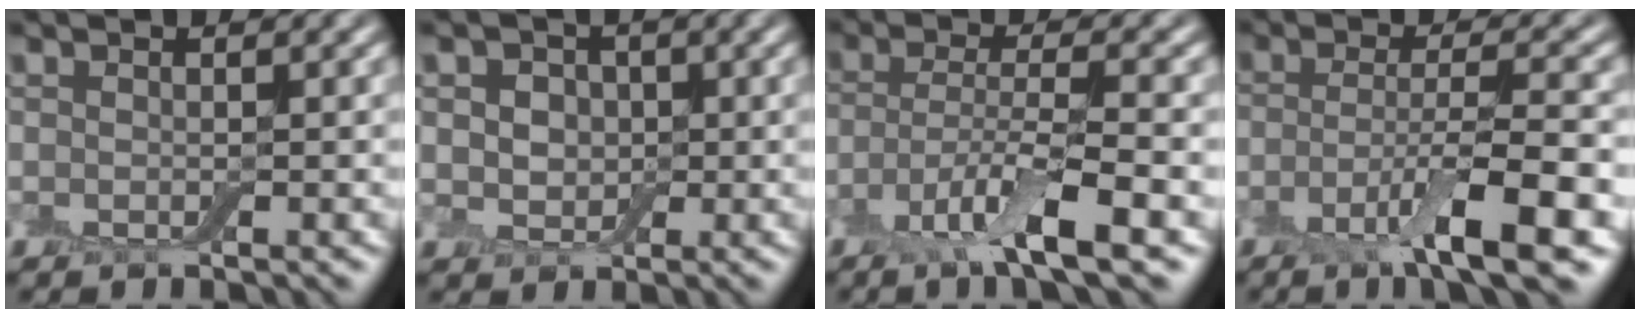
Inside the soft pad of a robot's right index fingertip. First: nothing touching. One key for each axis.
{"total": 4.1, "fx": 0.8, "fy": 3.4, "fz": 2.2, "tx": -0.025, "ty": 0.010, "tz": -0.007}
{"total": 5.7, "fx": -3.0, "fy": 1.0, "fz": 4.7, "tx": -0.090, "ty": -0.004, "tz": -0.063}
{"total": 6.6, "fx": -3.0, "fy": 1.0, "fz": 5.7, "tx": -0.098, "ty": 0.000, "tz": -0.062}